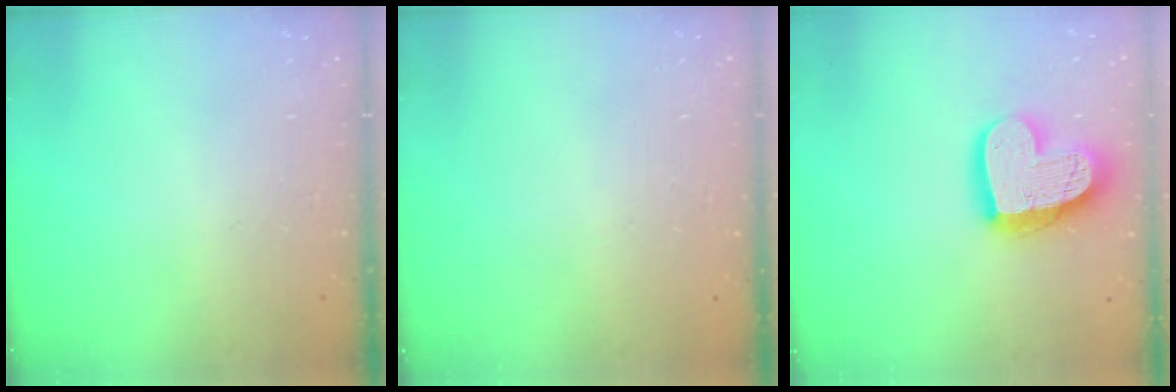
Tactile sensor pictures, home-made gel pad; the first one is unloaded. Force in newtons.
{"total": 0.0}
{"total": 20.0, "press": 20.0, "slide": 1.7}